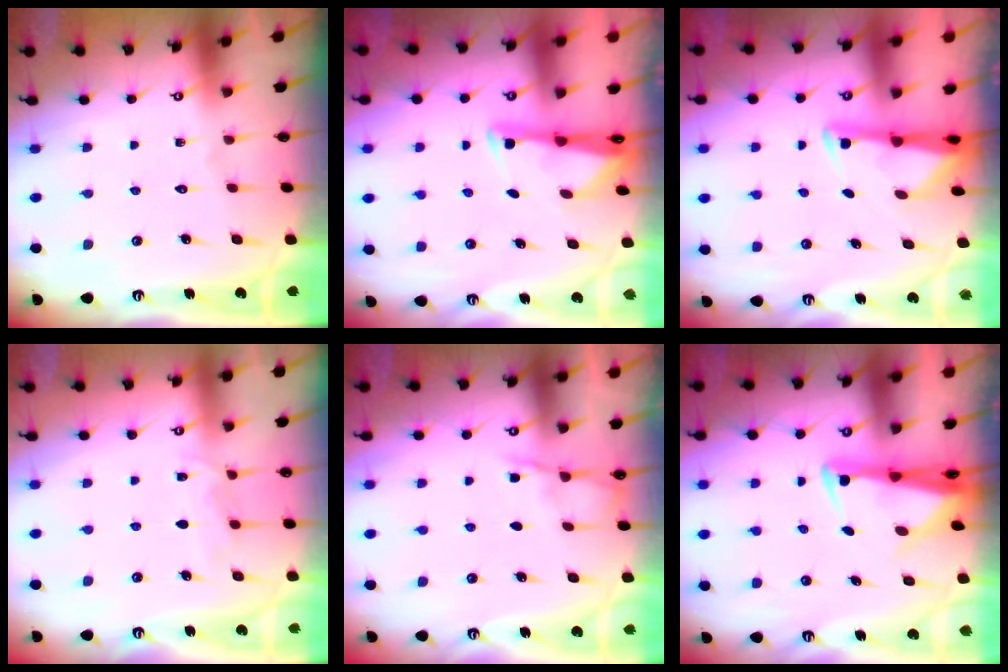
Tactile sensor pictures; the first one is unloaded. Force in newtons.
{"total": 2.7, "press": 2.7, "slide": 0.4}
{"total": 3.1, "press": 3.1, "slide": 0.5}
{"total": 6.3, "press": 6.3, "slide": 0.6}
{"total": 3.7, "press": 3.7, "slide": 0.5}
{"total": 3.3, "press": 3.2, "slide": 1.0}